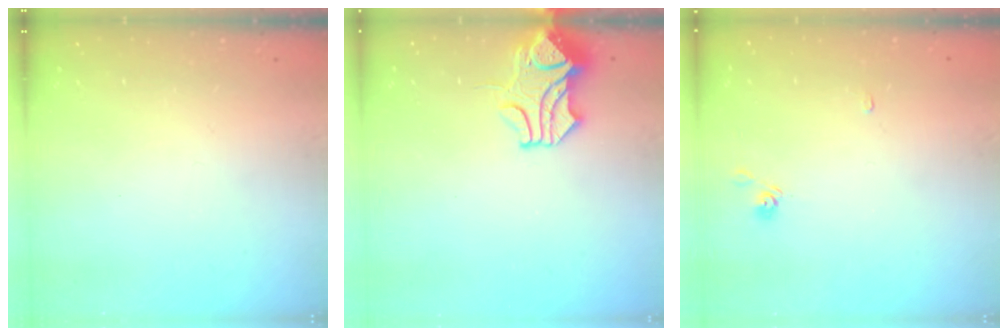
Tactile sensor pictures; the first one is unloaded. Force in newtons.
{"total": 1.6, "press": 0.9, "slide": 1.3}
{"total": 4.1, "press": 4.1, "slide": 0.5}